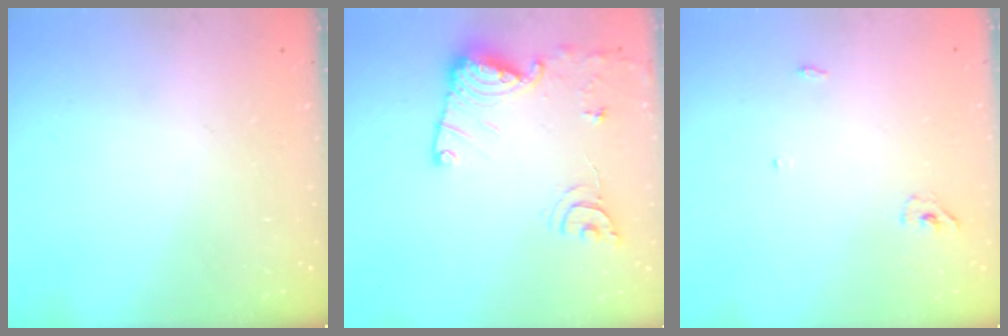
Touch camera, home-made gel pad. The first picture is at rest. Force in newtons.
{"total": 14.7, "press": 14.7, "slide": 0.7}
{"total": 3.3, "press": 3.3, "slide": 0.7}